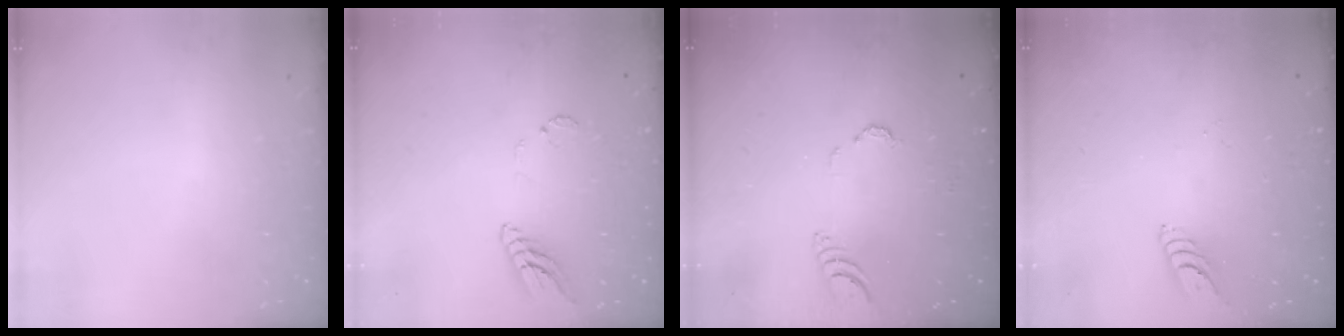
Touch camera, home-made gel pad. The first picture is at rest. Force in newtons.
{"total": 8.8, "press": 8.8, "slide": 0.9}
{"total": 3.6, "press": 3.6, "slide": 0.5}
{"total": 5.8, "press": 5.8, "slide": 0.5}